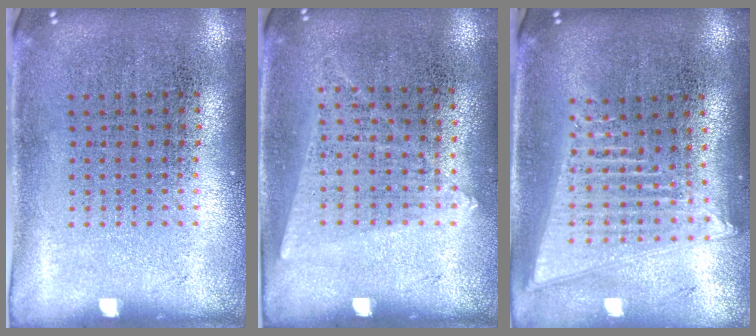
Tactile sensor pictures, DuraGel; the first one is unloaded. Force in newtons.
{"total": 1.2, "press": 1.1, "slide": 0.5}
{"total": 2.1, "press": 1.8, "slide": 1.1}